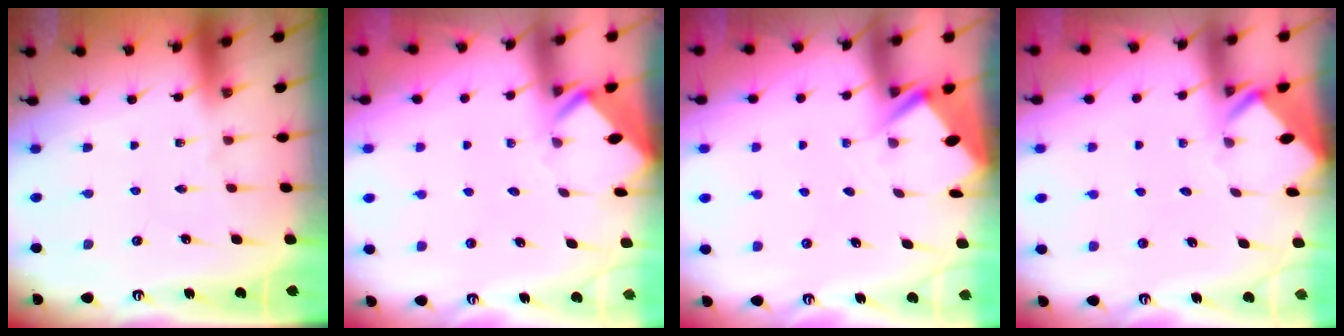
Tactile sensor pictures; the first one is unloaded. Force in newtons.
{"total": 3.5, "press": 3.5, "slide": 0.2}
{"total": 2.8, "press": 2.8, "slide": 0.4}
{"total": 3.7, "press": 3.7, "slide": 0.2}